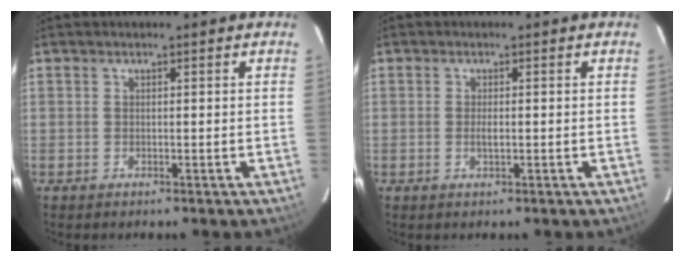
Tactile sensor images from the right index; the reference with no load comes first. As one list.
[{"total": 1.4, "force": [-0.4, 0.4, 1.3], "torque": [-0.025, 0.001, -0.007]}]